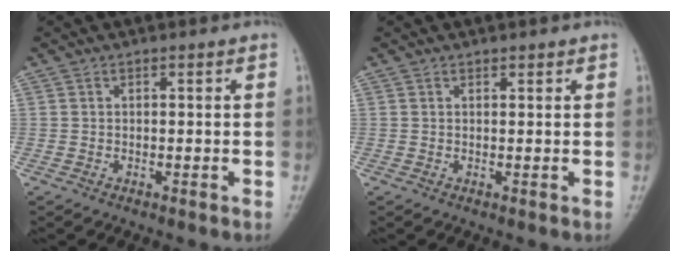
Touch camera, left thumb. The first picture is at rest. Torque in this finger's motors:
{"motor_torque": [-0.03, 0.15, 0.02, 0.02, 0.00]}